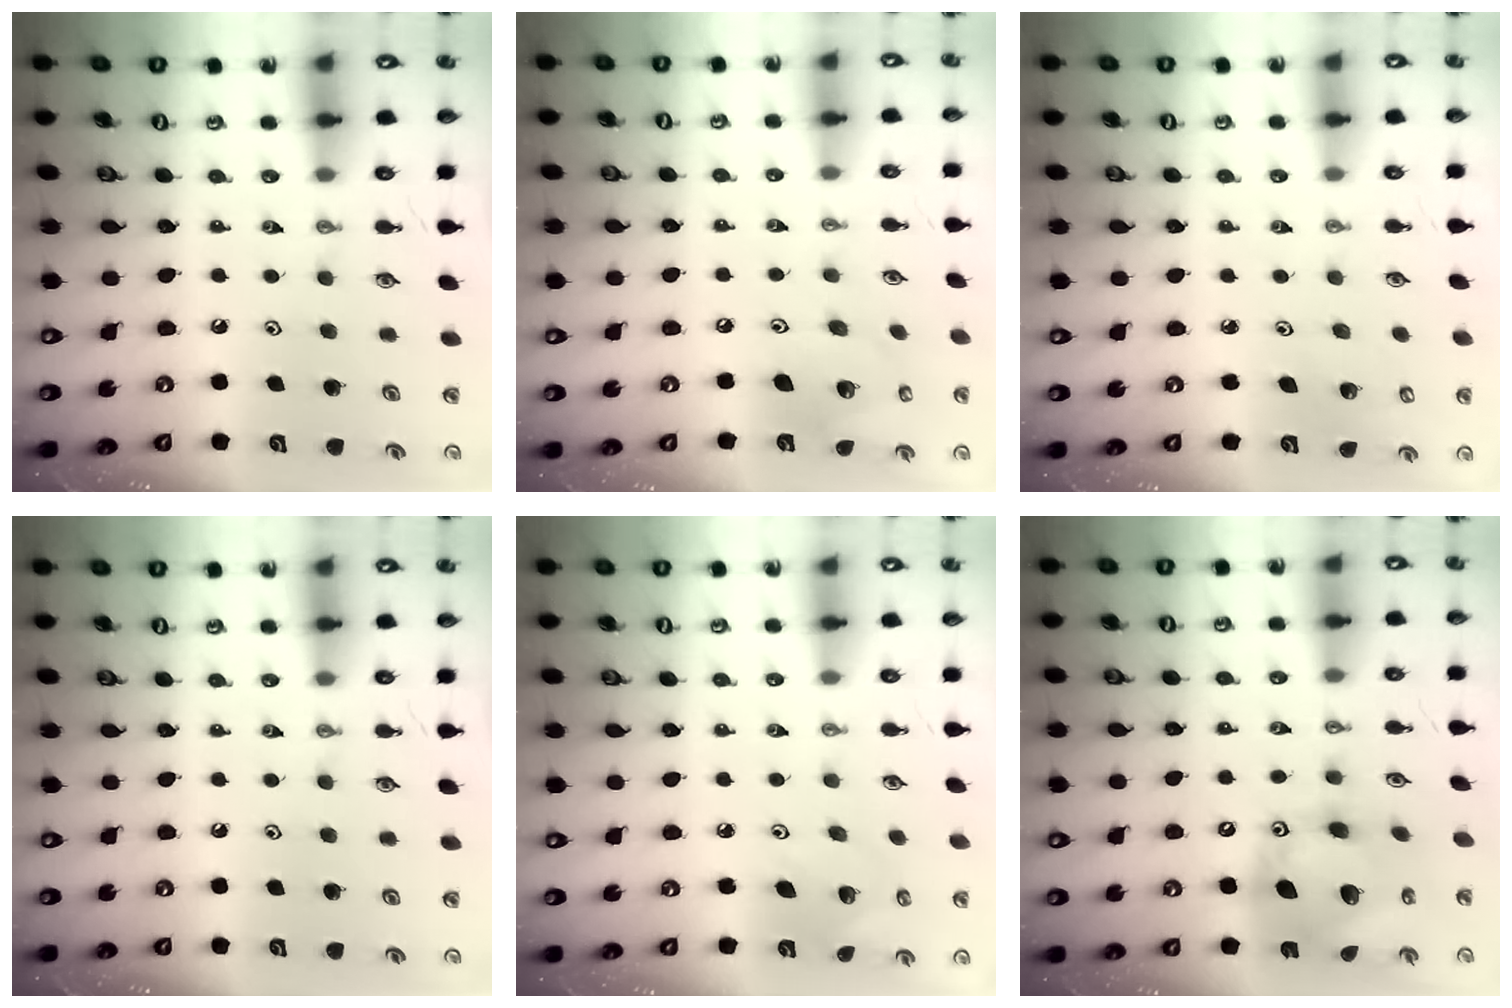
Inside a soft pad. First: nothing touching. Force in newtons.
{"total": 13.1, "press": 12.8, "slide": 2.4}
{"total": 3.0, "press": 2.9, "slide": 0.5}
{"total": 0.0}
{"total": 6.4, "press": 6.4, "slide": 0.3}
{"total": 16.6, "press": 16.5, "slide": 1.8}